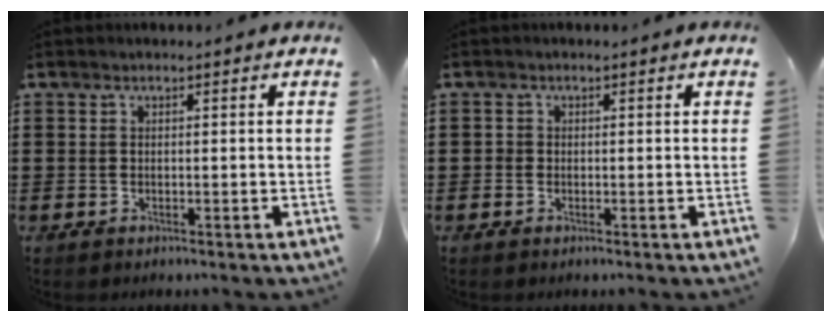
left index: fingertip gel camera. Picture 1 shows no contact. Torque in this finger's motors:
{"motor_torque": [-0.06, 0.28, 0.07, 0.01]}